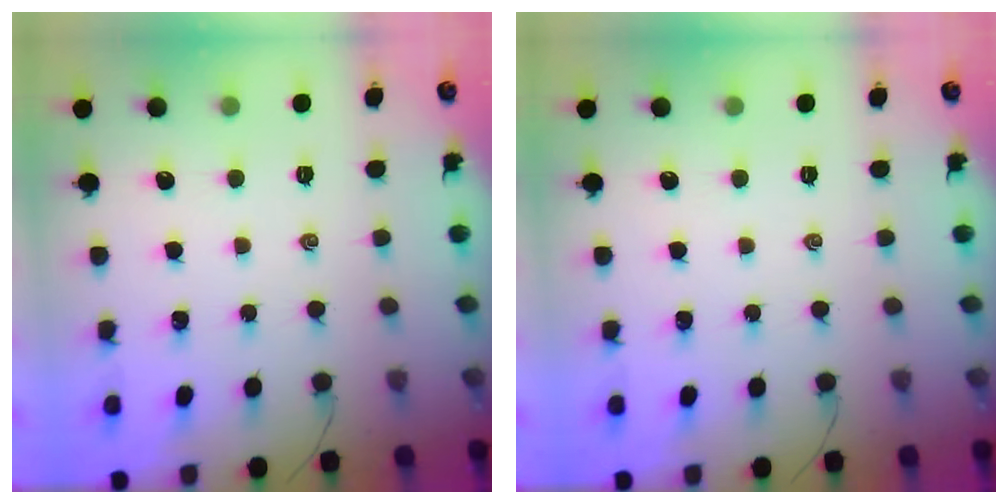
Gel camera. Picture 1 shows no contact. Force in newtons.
{"total": 0.0}